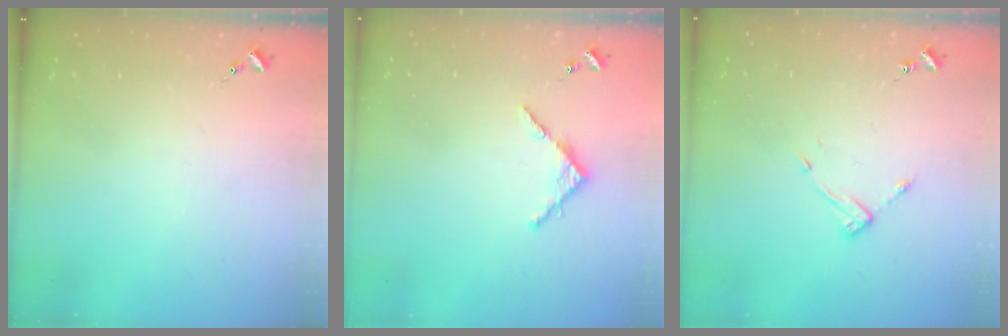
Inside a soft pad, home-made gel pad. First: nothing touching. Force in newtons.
{"total": 4.9, "press": 4.9, "slide": 0.5}
{"total": 7.9, "press": 7.9, "slide": 0.3}